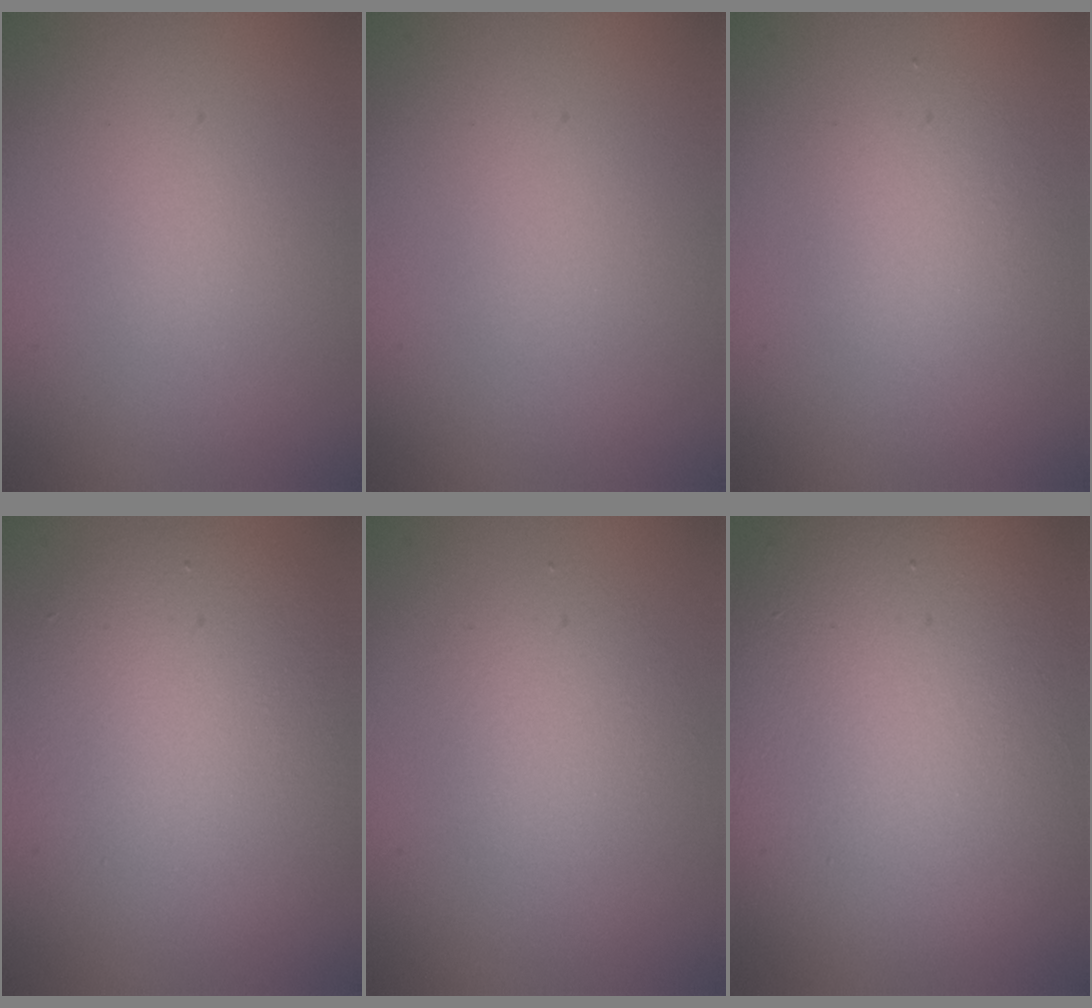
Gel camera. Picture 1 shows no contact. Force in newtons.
{"total": 0.0}
{"total": 1.9, "press": 1.9, "slide": 0.2}
{"total": 6.8, "press": 6.8, "slide": 0.3}
{"total": 2.4, "press": 2.4, "slide": 0.2}
{"total": 14.2, "press": 14.2, "slide": 1.0}